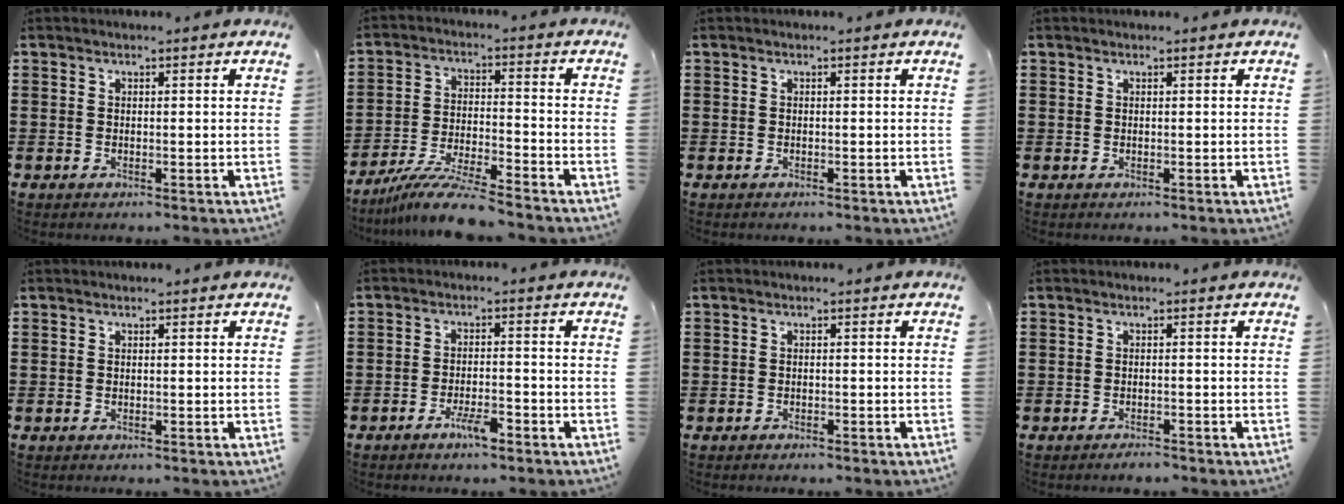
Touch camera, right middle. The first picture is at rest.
{"total": 8.4, "force": [-7.6, 0.0, 3.6], "torque": [-0.074, -0.007, -0.147]}
{"total": 0.0}
{"total": 0.0}
{"total": 0.0}
{"total": 3.6, "force": [-2.5, 0.8, 2.5], "torque": [-0.049, 0.003, -0.048]}
{"total": 0.9, "force": [-0.8, 0.1, 0.1], "torque": [-0.005, -0.001, -0.018]}
{"total": 1.5, "force": [-1.4, 0.0, 0.3], "torque": [-0.011, -0.002, -0.028]}